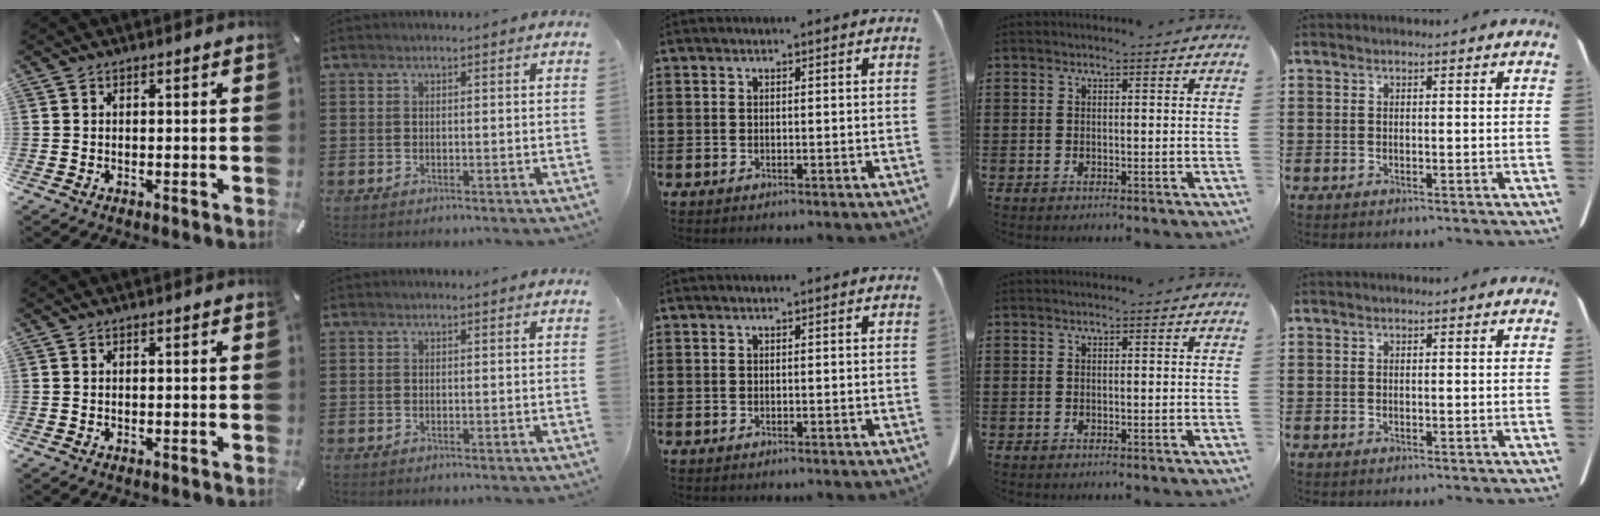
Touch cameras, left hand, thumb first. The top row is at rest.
{}